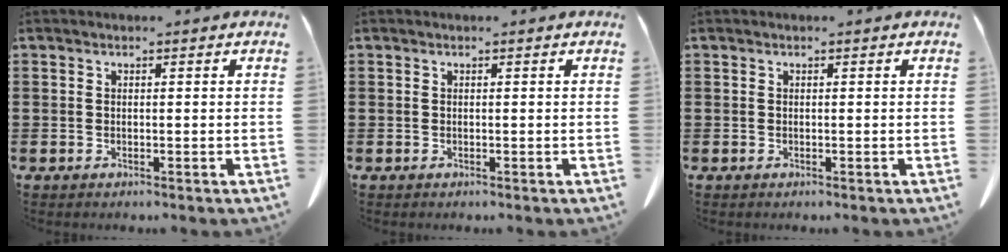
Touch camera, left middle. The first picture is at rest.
{"total": 0.0}
{"total": 0.0}